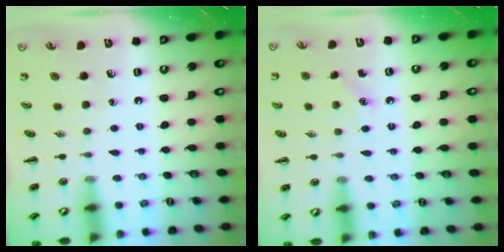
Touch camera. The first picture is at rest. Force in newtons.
{"total": 4.8, "press": 4.7, "slide": 1.2}